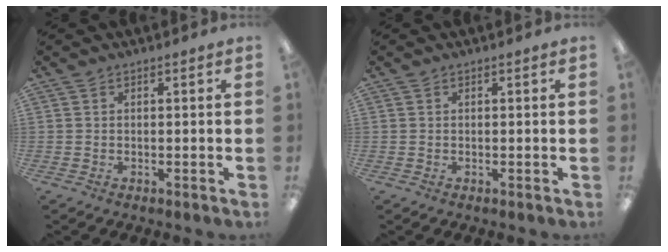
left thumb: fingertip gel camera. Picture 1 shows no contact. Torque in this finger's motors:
{"motor_torque": [-0.03, 0.02, -0.09, 0.02, 0.00]}